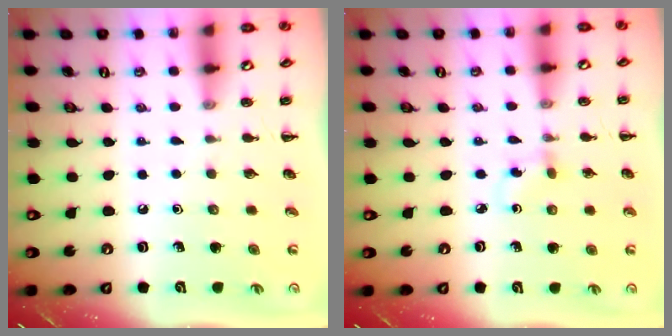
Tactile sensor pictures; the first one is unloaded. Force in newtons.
{"total": 1.6, "press": 1.4, "slide": 0.8}